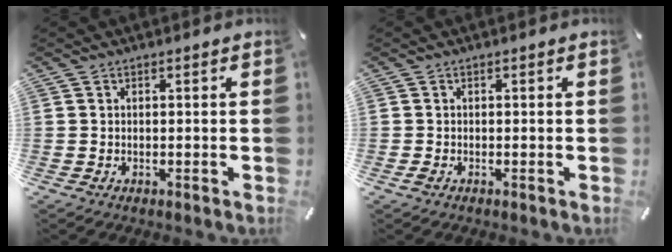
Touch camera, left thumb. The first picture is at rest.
{"total": 0.7, "force": [-0.3, 0.4, 0.4], "torque": [-0.006, 0.000, -0.006]}